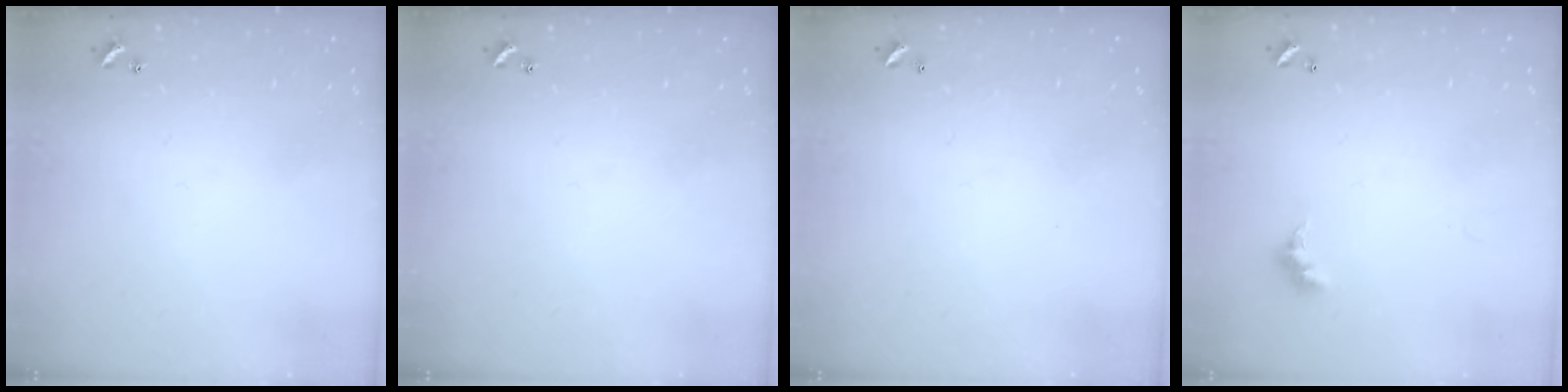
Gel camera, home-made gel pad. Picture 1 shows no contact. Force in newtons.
{"total": 0.0}
{"total": 2.9, "press": 2.9, "slide": 0.1}
{"total": 2.8, "press": 2.8, "slide": 0.5}